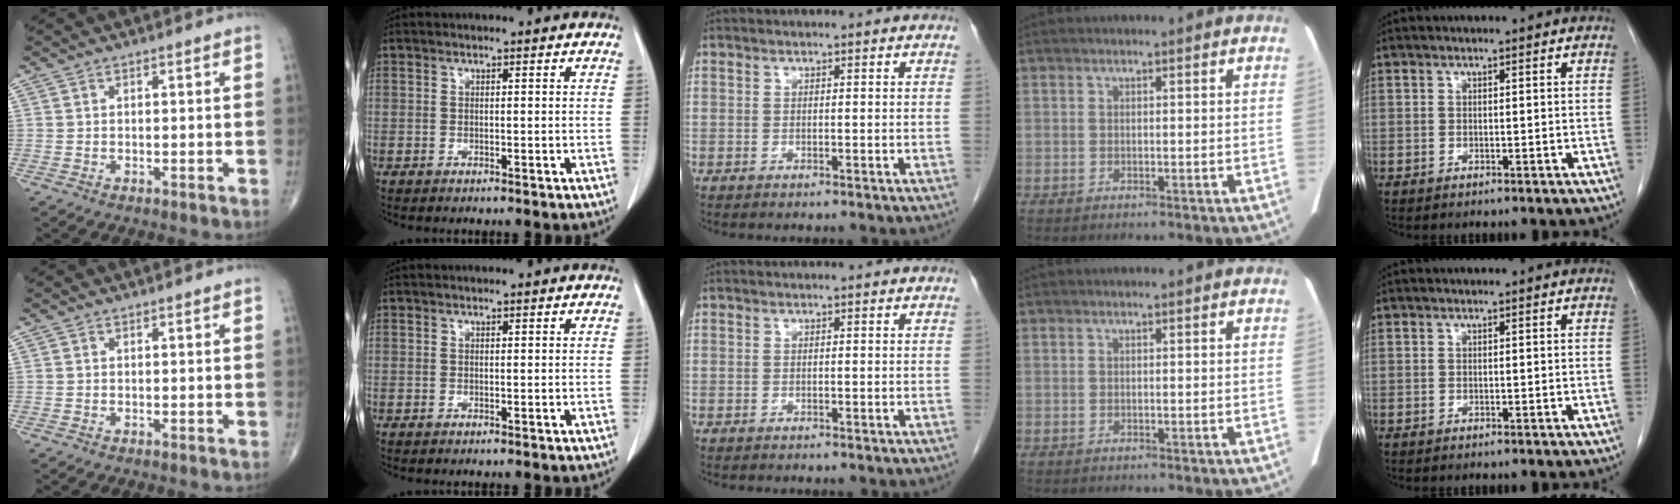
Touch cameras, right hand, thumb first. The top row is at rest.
{}